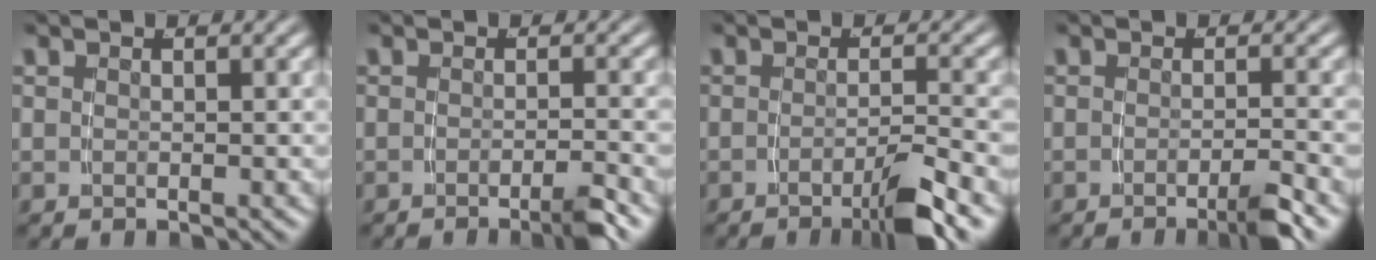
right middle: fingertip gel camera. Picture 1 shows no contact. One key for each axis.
{"total": 2.5, "fx": -1.8, "fy": -0.1, "fz": 1.7, "tx": -0.019, "ty": 0.006, "tz": -0.038}
{"total": 4.3, "fx": -2.7, "fy": 0.1, "fz": 3.3, "tx": -0.042, "ty": -0.002, "tz": -0.048}
{"total": 3.0, "fx": -2.1, "fy": 0.0, "fz": 2.1, "tx": -0.027, "ty": 0.004, "tz": -0.041}